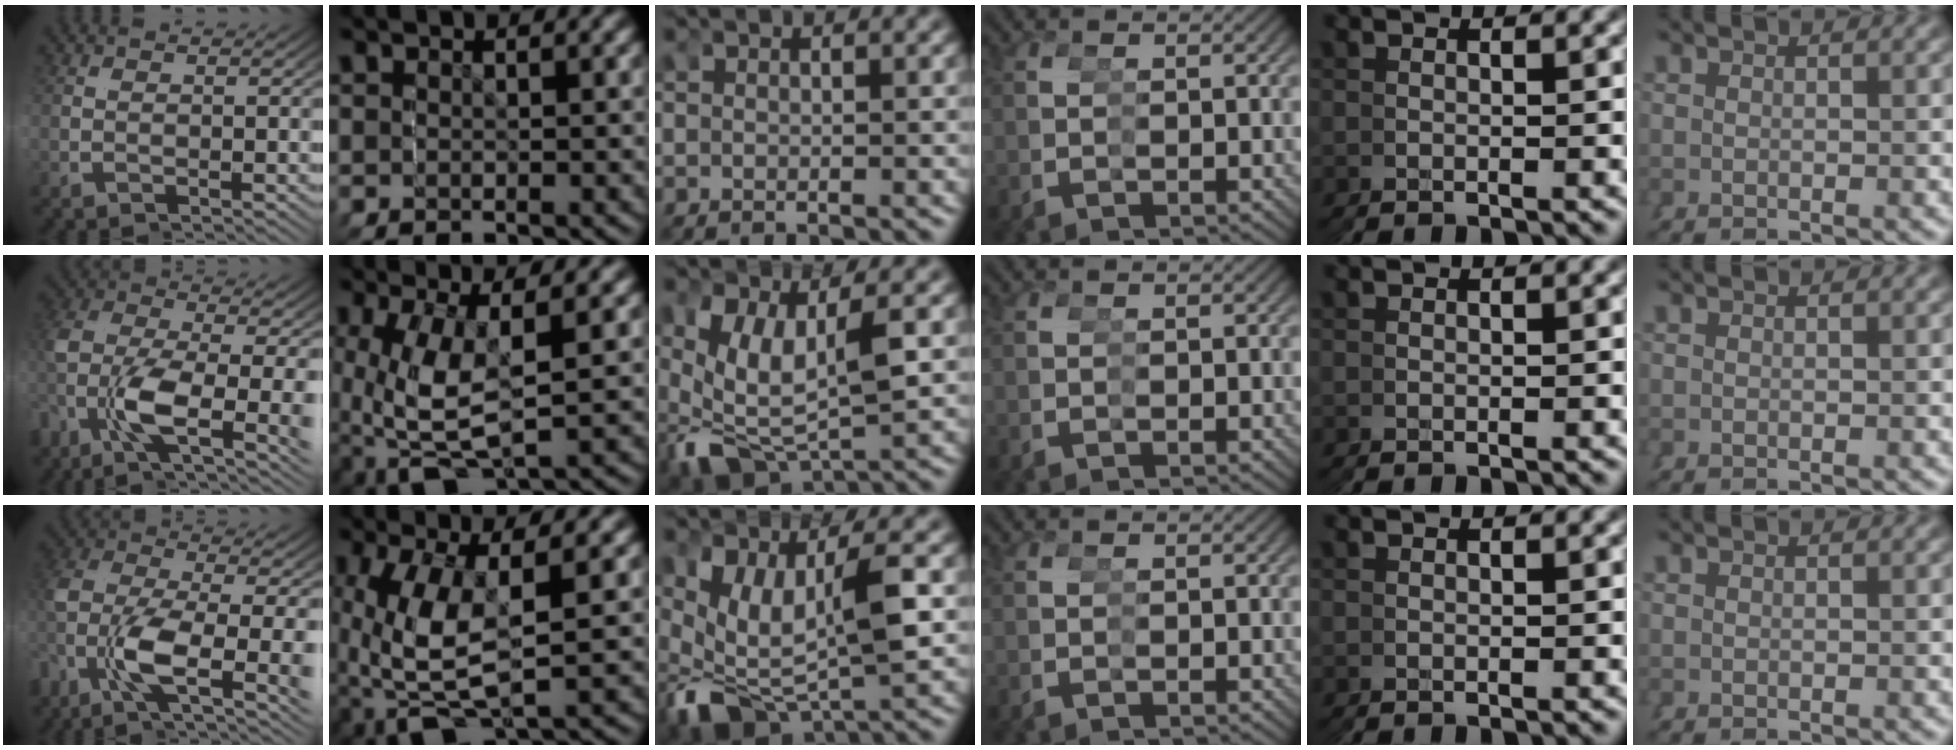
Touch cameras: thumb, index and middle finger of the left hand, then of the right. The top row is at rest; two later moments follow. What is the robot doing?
{"motion": "grasp_and_lifting", "object": "stress ball aka squeeze ball"}